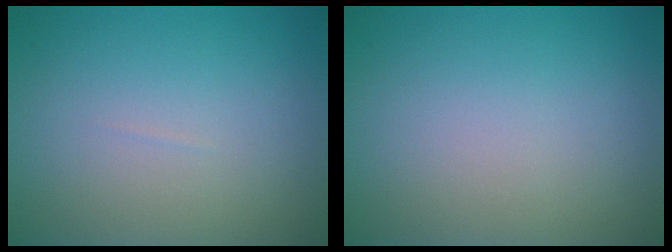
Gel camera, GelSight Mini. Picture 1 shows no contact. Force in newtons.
{"total": 0.0}